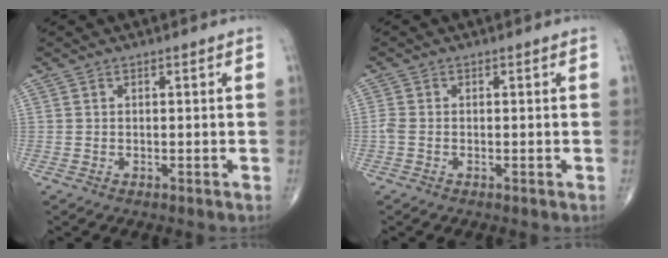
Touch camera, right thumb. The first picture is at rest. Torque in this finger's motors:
{"motor_torque": [0.01, -0.24, 0.06, -0.18, -0.05]}